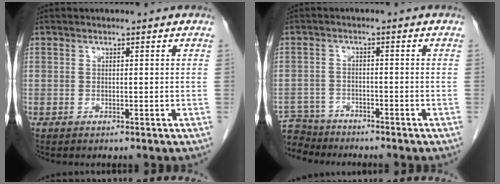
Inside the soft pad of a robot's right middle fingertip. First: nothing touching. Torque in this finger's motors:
{"motor_torque": [0.10, -0.03, 0.05, 0.01]}